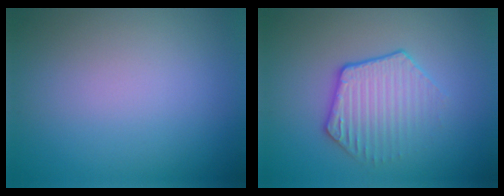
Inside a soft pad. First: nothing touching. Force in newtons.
{"total": 3.6, "press": 3.2, "slide": 1.7}